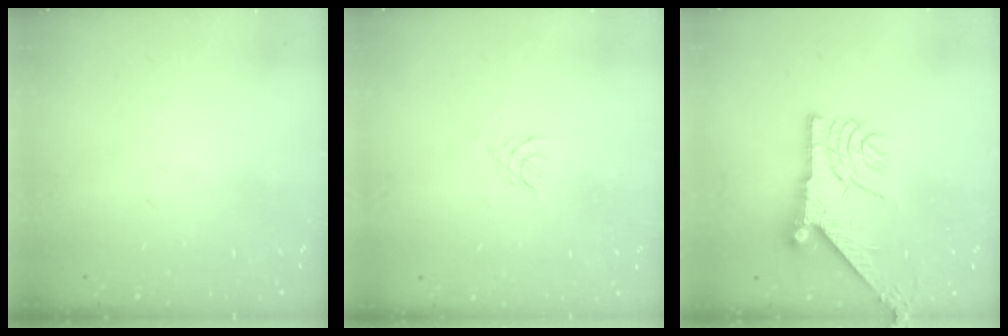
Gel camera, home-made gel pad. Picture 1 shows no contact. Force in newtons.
{"total": 2.8, "press": 2.7, "slide": 0.6}
{"total": 11.1, "press": 11.1, "slide": 1.3}